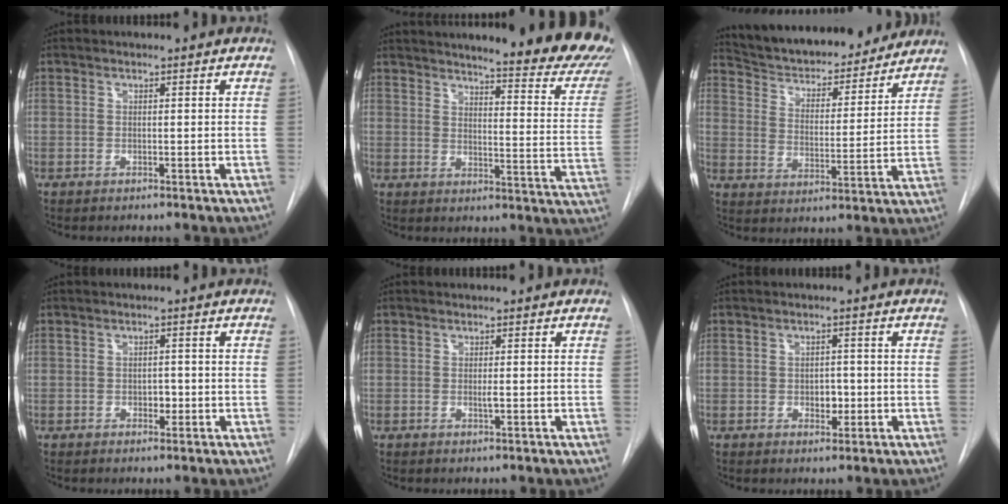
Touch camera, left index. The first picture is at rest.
{"total": 24.7, "force": [21.7, 2.3, 11.7], "torque": [-0.157, -0.089, 0.249]}
{"total": 20.2, "force": [18.5, 4.6, 6.6], "torque": [-0.103, -0.002, 0.271]}
{"total": 1.5, "force": [-0.2, 1.1, 1.1], "torque": [-0.013, 0.001, 0.000]}
{"total": 0.7, "force": [0.1, 0.0, 0.7], "torque": [-0.017, -0.003, 0.000]}
{"total": 2.3, "force": [-0.4, 1.6, 1.6], "torque": [-0.020, 0.002, -0.002]}